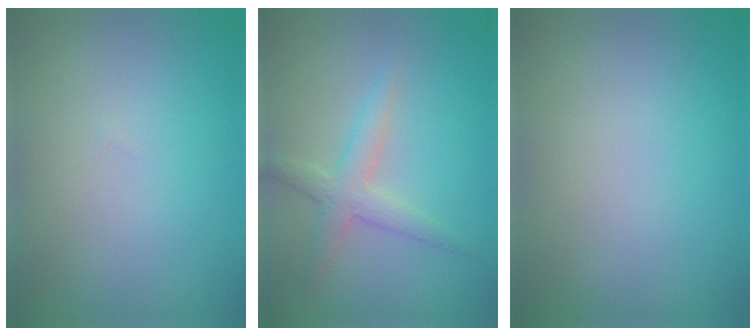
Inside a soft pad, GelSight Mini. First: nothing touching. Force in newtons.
{"total": 2.7, "press": 2.7, "slide": 0.0}
{"total": 0.0}